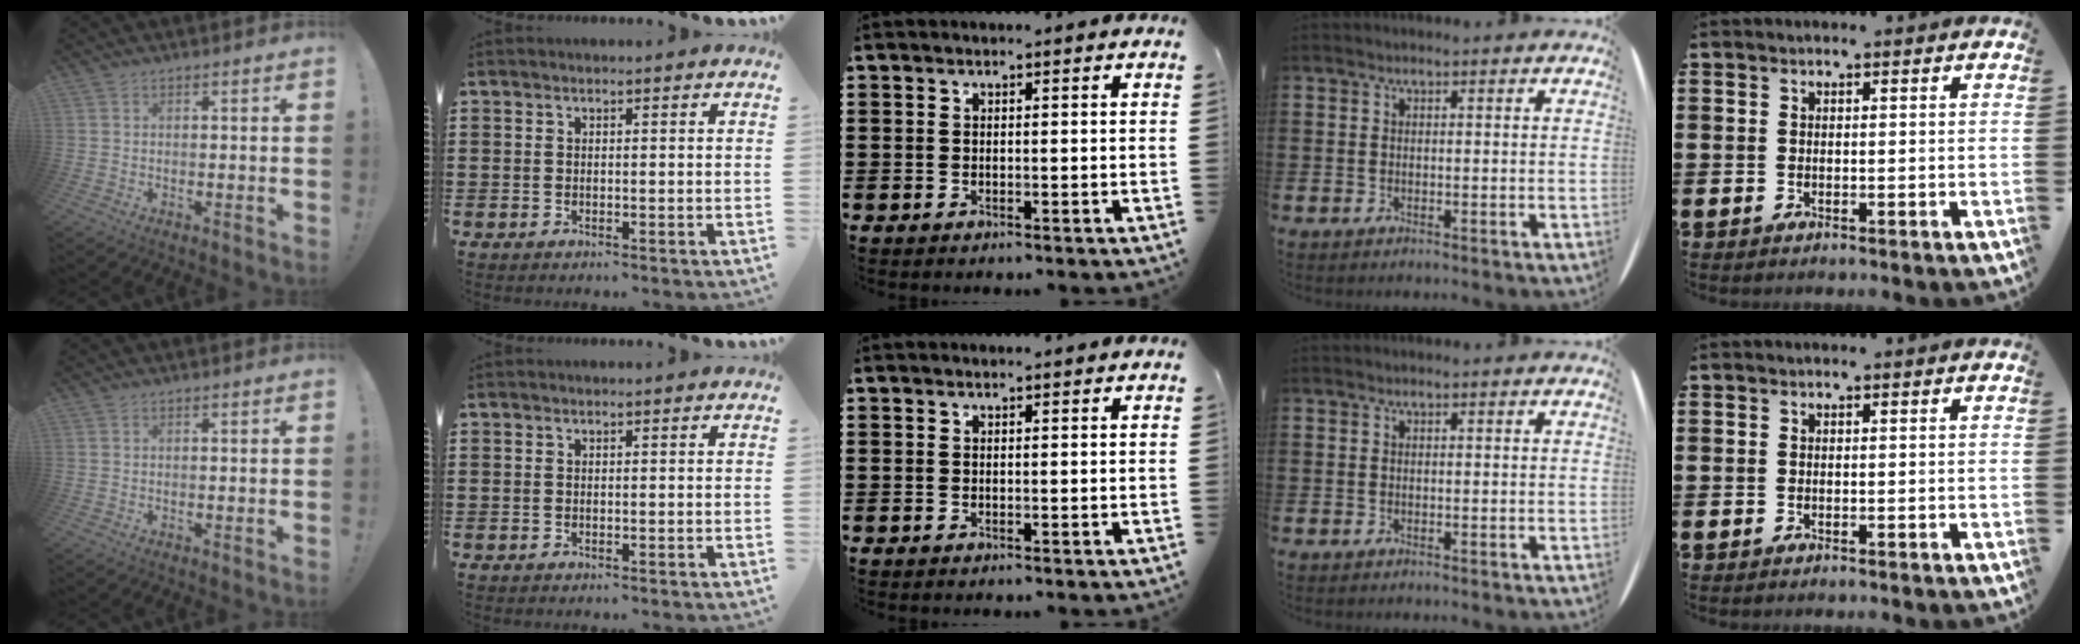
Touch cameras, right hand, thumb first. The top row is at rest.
{}